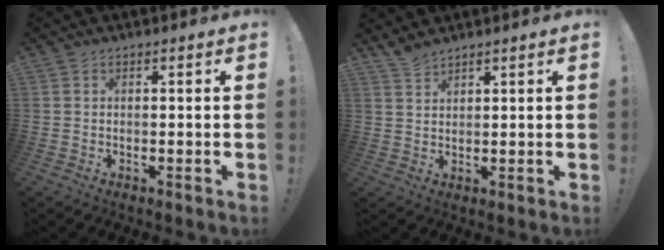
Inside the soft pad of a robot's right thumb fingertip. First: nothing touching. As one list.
[{"total": 3.4, "force": [3.2, 0.7, 0.9], "torque": [-0.014, -0.019, 0.059]}]